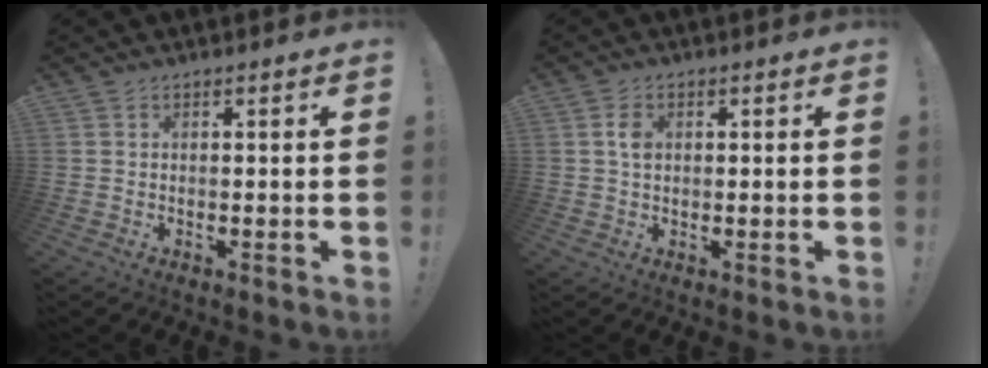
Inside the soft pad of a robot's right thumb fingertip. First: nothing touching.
{"total": 3.4, "force": [0.7, 2.3, 2.4], "torque": [-0.040, 0.003, 0.011]}